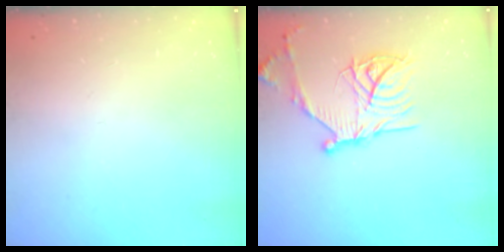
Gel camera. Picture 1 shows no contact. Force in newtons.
{"total": 19.9, "press": 19.8, "slide": 1.5}